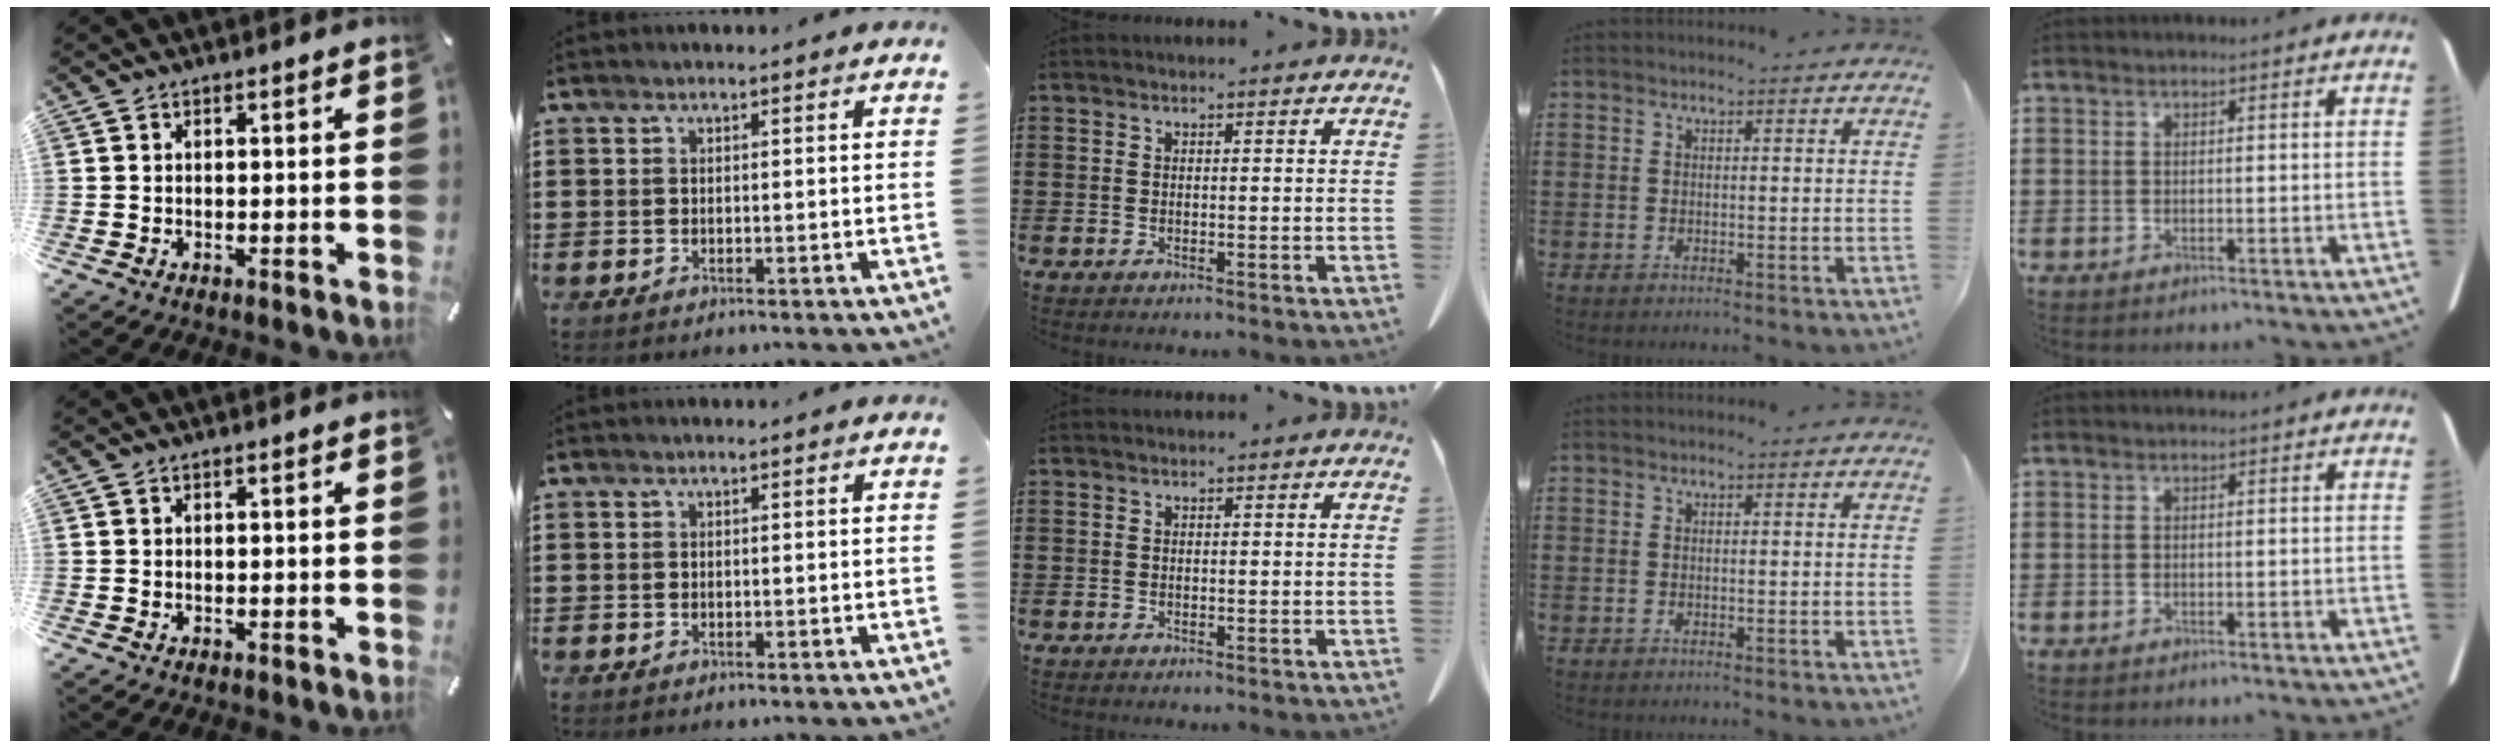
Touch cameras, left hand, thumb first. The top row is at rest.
{}